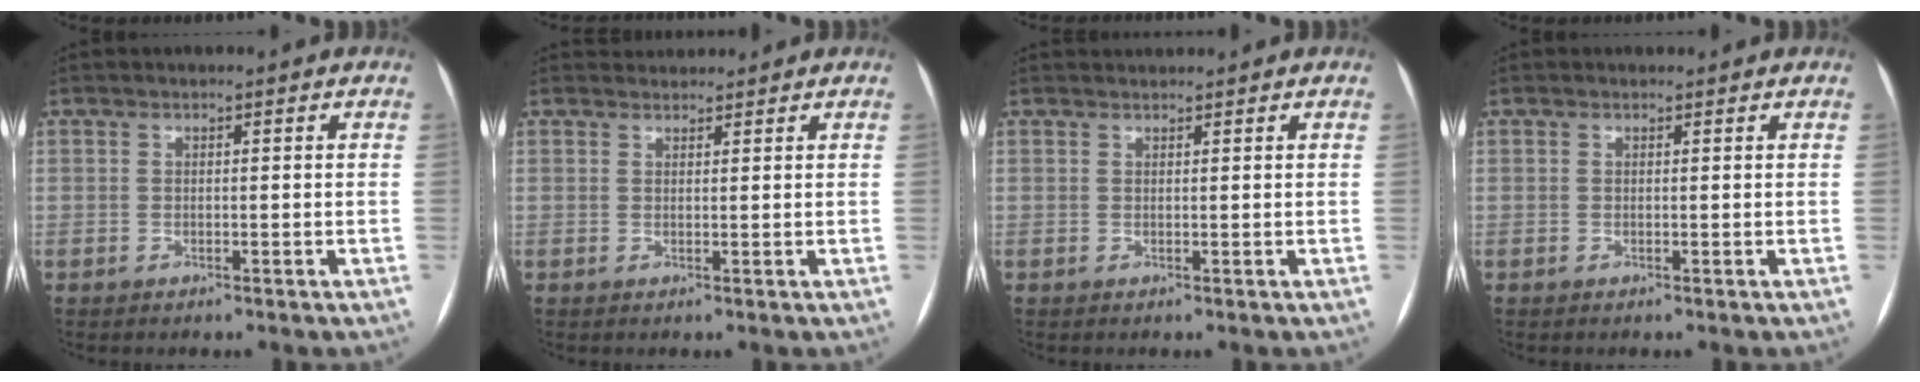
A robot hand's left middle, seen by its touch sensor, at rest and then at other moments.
{"total": 2.0, "force": [1.9, 0.5, -0.3], "torque": [0.003, 0.018, 0.032]}
{"total": 1.4, "force": [1.4, 0.0, -0.1], "torque": [-0.003, 0.018, 0.028]}
{"total": 0.6, "force": [0.5, 0.3, 0.0], "torque": [-0.006, 0.006, 0.008]}